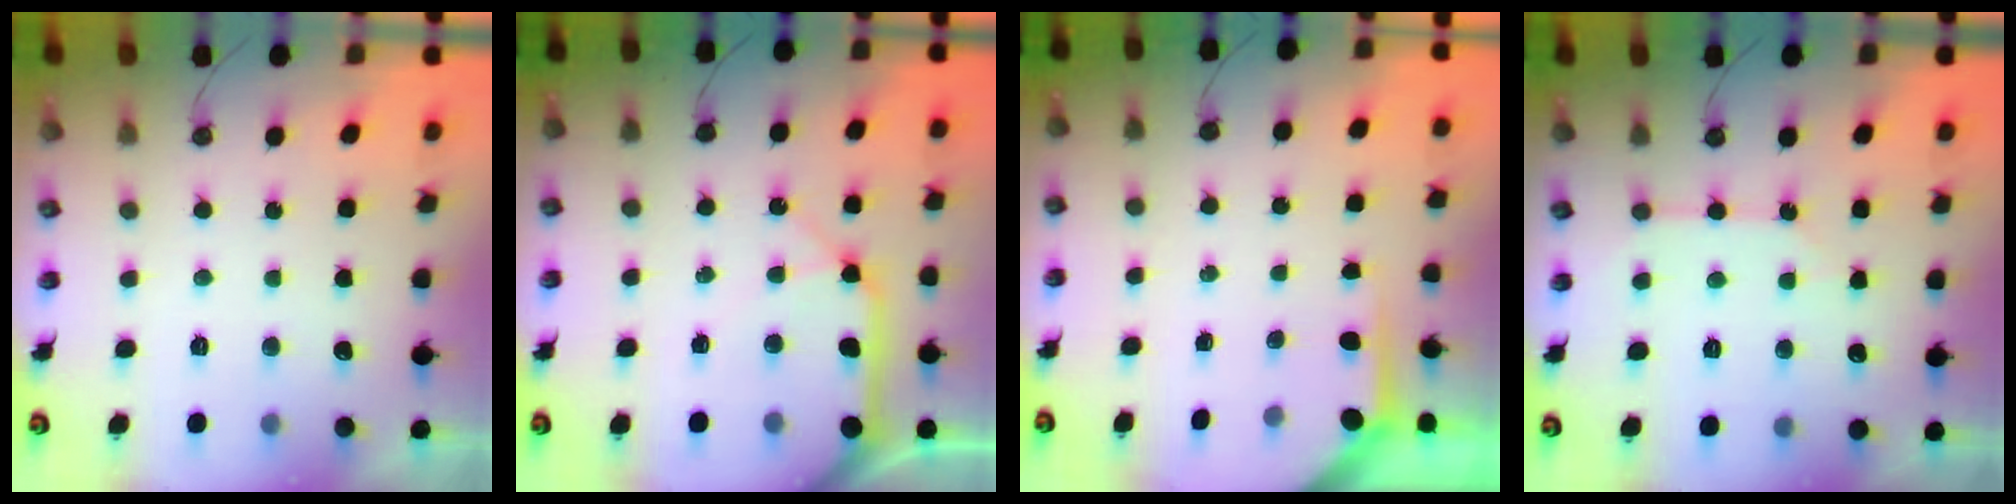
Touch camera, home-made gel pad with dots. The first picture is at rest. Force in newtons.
{"total": 13.1, "press": 13.0, "slide": 1.6}
{"total": 3.5, "press": 3.5, "slide": 0.4}
{"total": 3.0, "press": 3.0, "slide": 0.4}